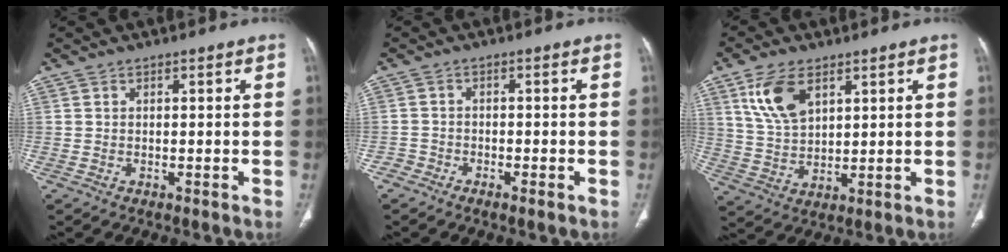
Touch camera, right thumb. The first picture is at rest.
{"total": 2.1, "force": [-1.6, 0.9, 1.0], "torque": [-0.023, 0.006, -0.033]}
{"total": 9.9, "force": [4.9, 5.5, 6.7], "torque": [-0.122, -0.015, 0.103]}